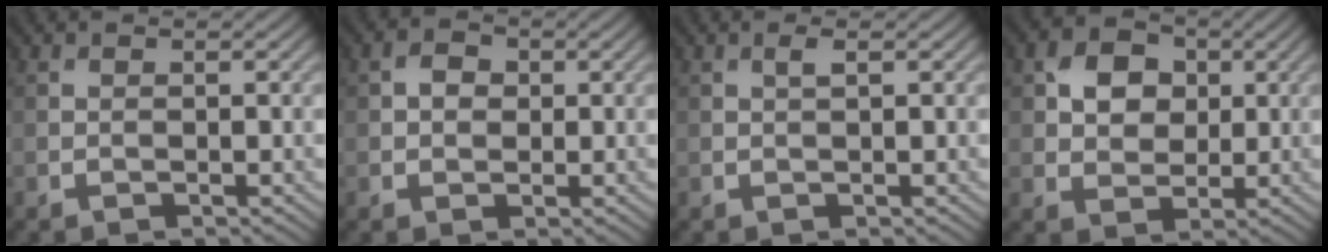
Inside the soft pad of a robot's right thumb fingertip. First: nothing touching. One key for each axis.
{"total": 2.3, "fx": 0.3, "fy": 1.9, "fz": 1.2, "tx": -0.025, "ty": 0.002, "tz": -0.001}
{"total": 1.0, "fx": 0.5, "fy": 0.2, "fz": 0.8, "tx": -0.018, "ty": 0.002, "tz": 0.009}
{"total": 5.3, "fx": 1.5, "fy": 4.3, "fz": 2.7, "tx": -0.054, "ty": 0.009, "tz": 0.015}